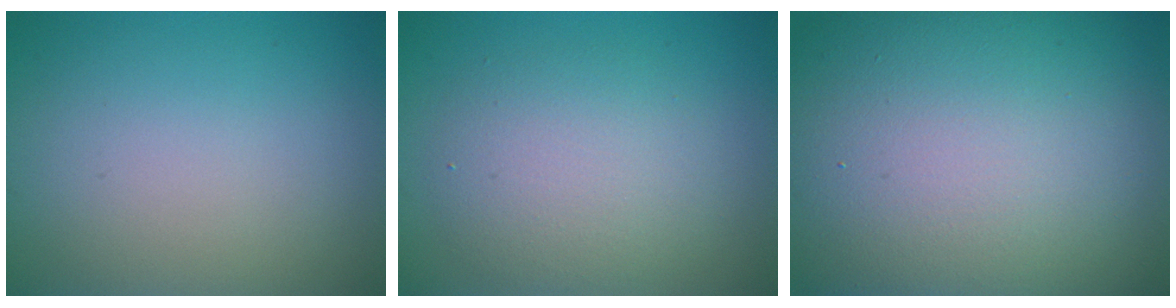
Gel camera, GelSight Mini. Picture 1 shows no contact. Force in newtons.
{"total": 4.6, "press": 4.5, "slide": 0.1}
{"total": 20.6, "press": 20.6, "slide": 0.9}